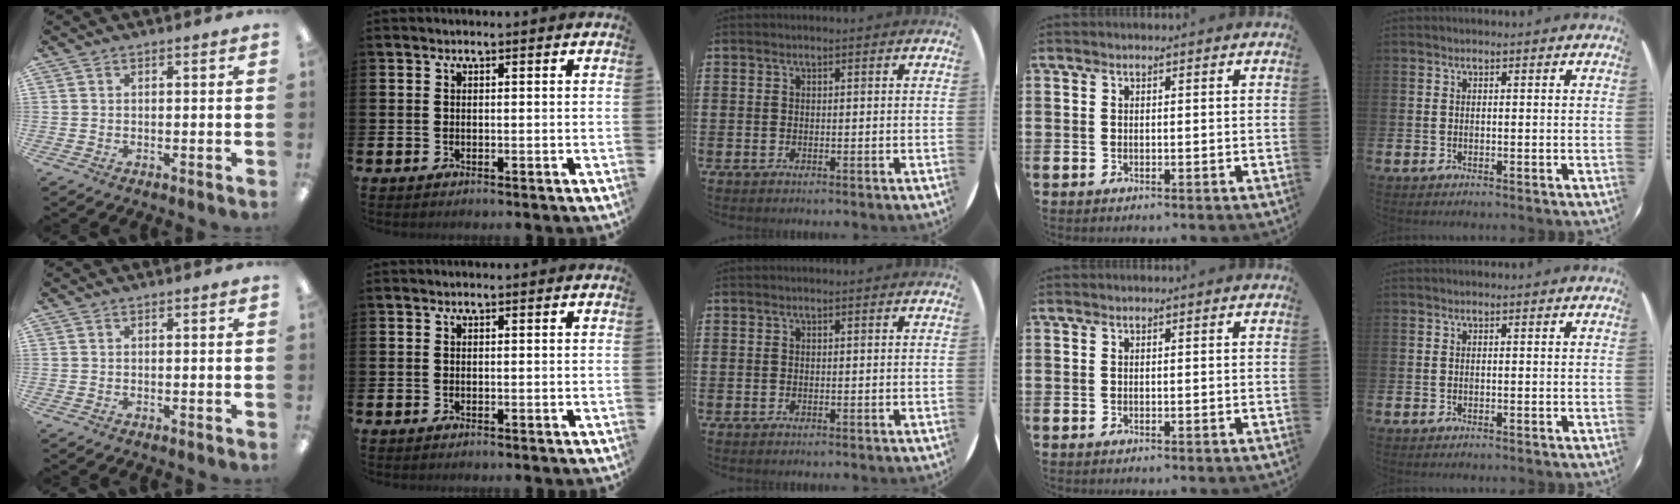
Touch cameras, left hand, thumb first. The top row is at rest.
{}